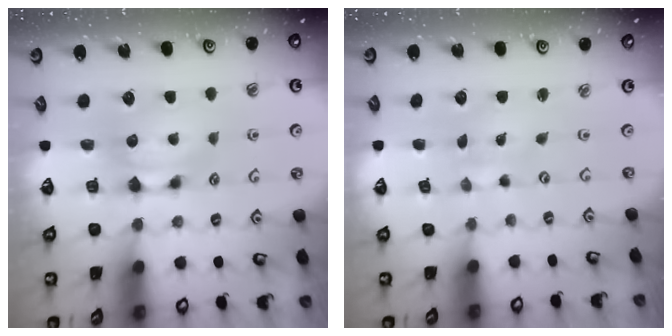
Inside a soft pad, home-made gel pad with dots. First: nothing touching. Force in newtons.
{"total": 6.1, "press": 6.1, "slide": 0.5}